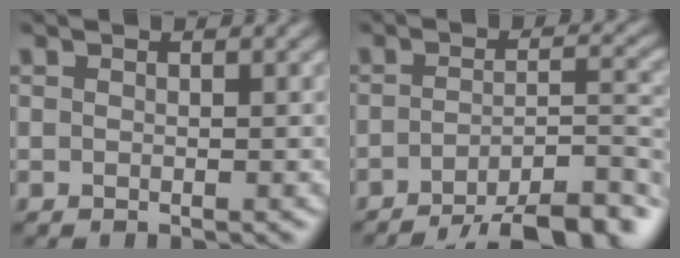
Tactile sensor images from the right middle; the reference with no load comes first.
{"total": 9.8, "force": [-7.5, 2.9, 5.6], "torque": [-0.080, 0.005, -0.107]}